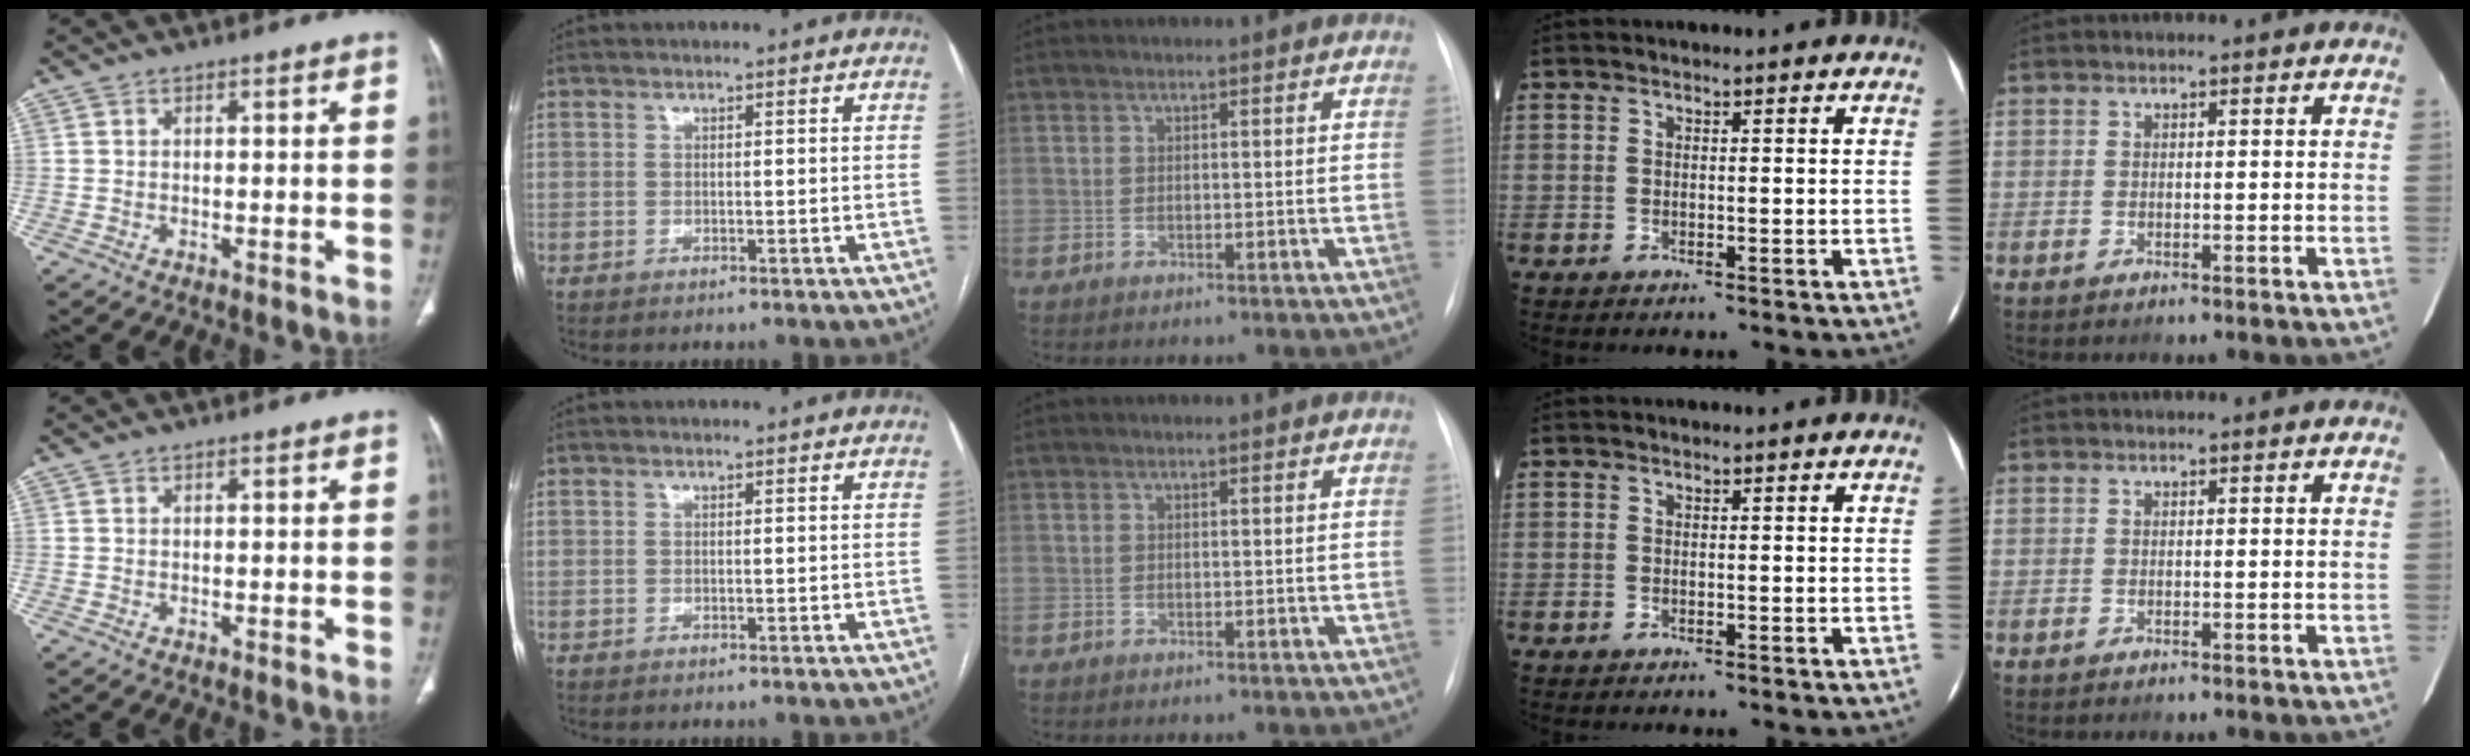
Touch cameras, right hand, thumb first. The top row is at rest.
{}